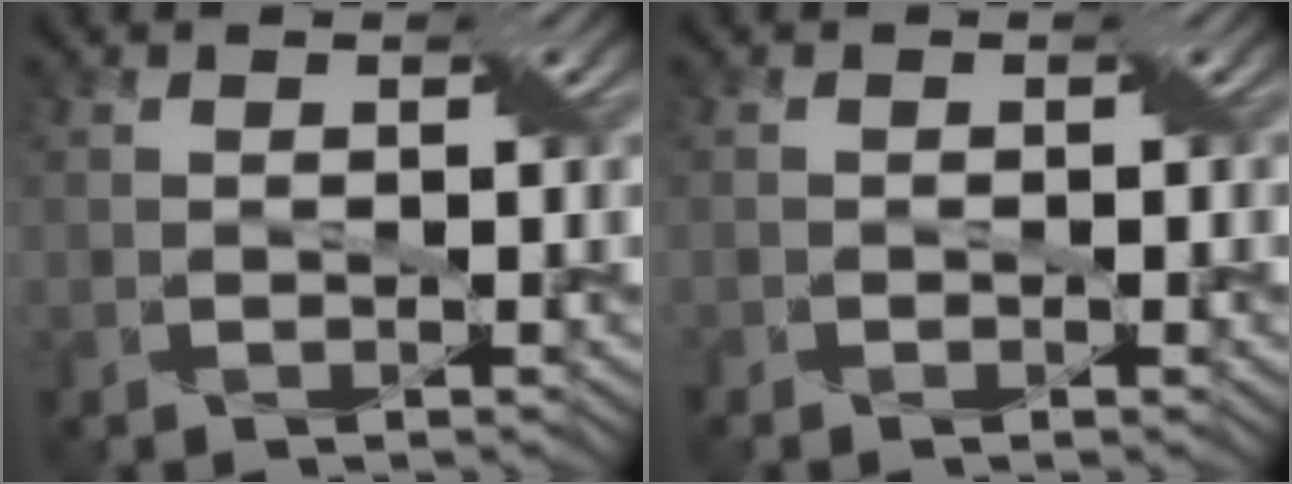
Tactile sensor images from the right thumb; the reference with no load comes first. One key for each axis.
{"total": 1.3, "fx": -0.7, "fy": 0.6, "fz": 0.9, "tx": -0.013, "ty": 0.000, "tz": -0.012}